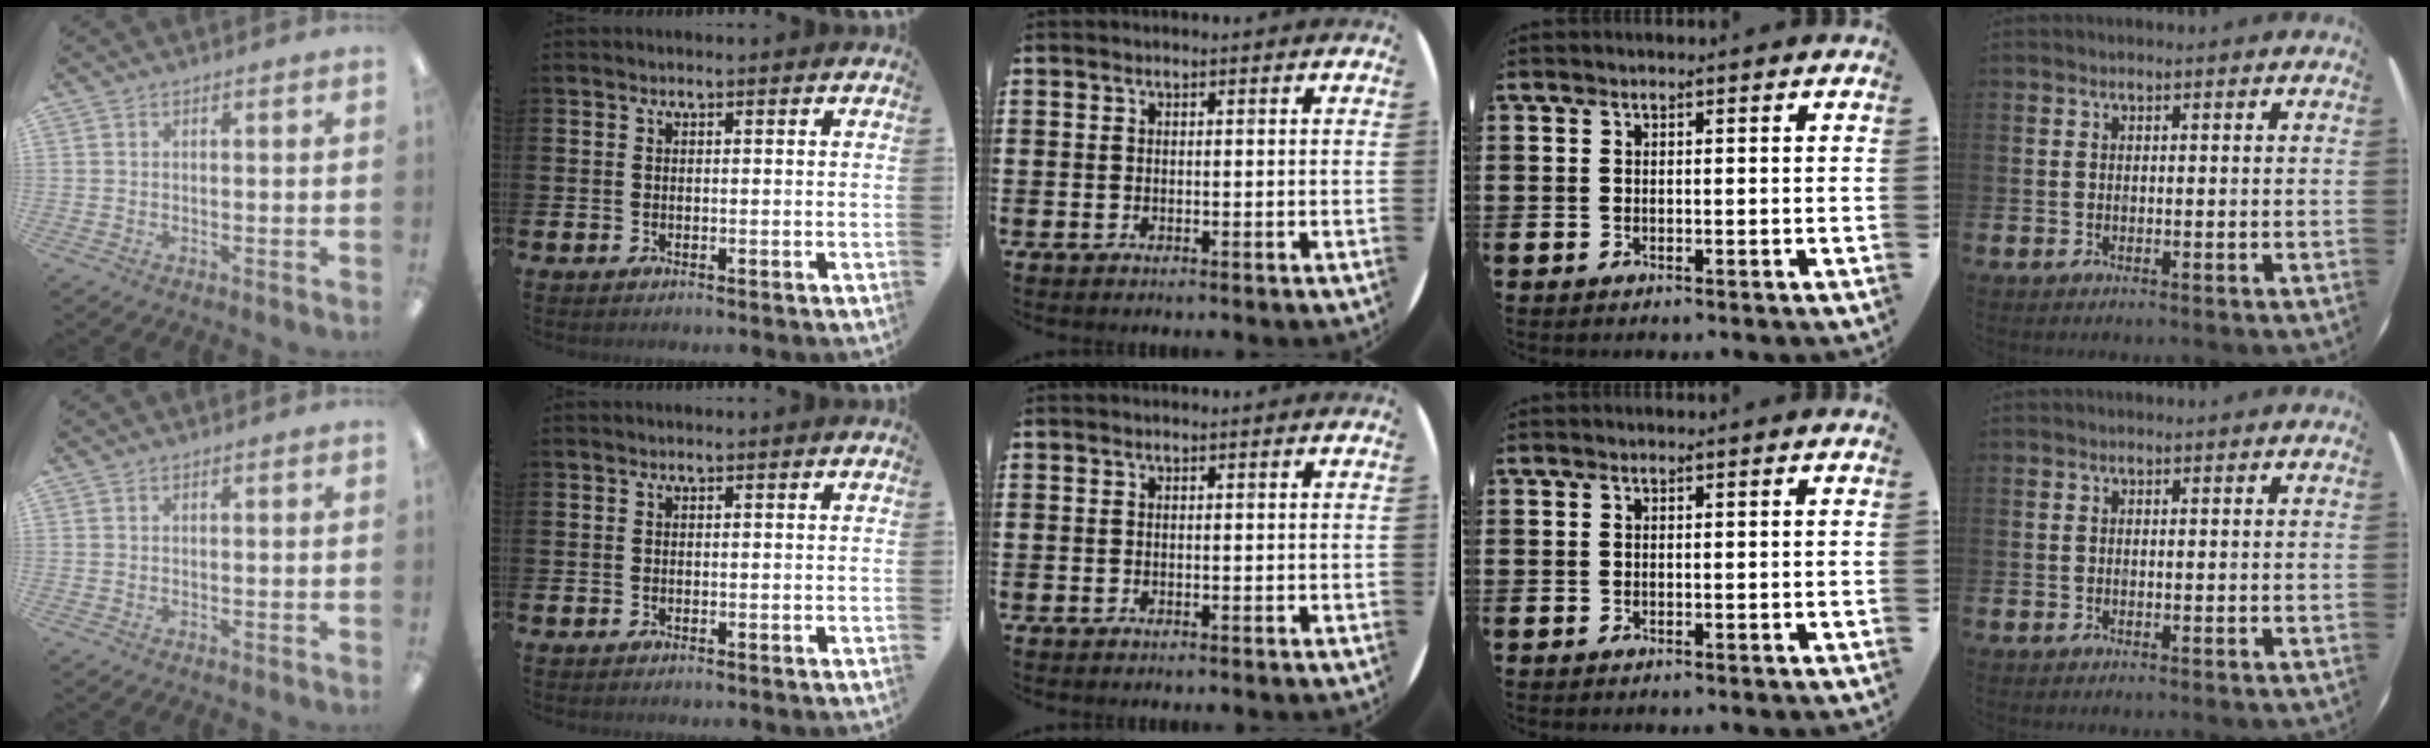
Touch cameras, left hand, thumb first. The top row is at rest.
{}